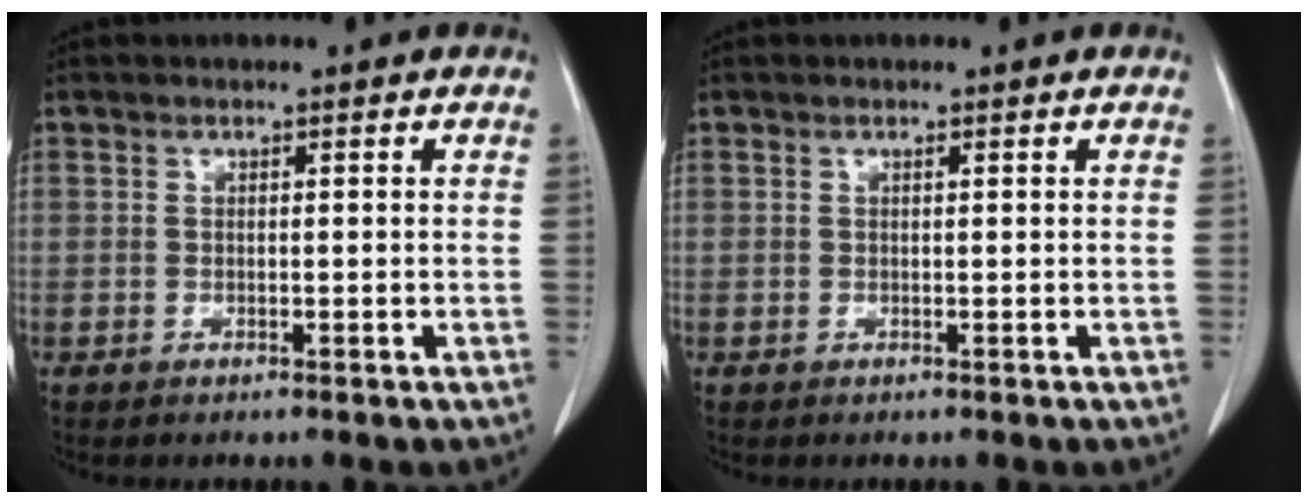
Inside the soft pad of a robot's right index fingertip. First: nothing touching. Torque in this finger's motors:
{"motor_torque": [-0.09, 0.04, 0.01, -0.01]}